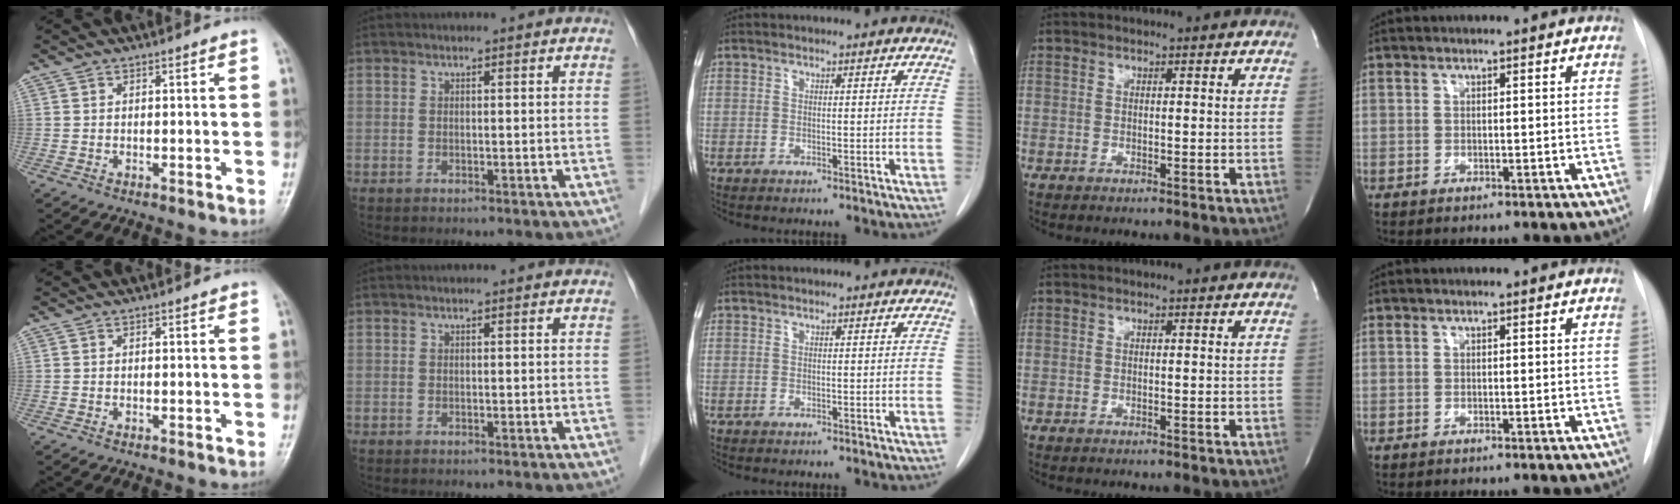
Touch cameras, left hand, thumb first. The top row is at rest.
{}